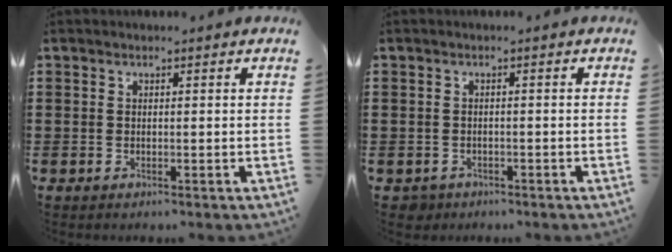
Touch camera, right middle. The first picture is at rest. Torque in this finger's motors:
{"motor_torque": [-0.04, 0.07, -0.02, 0.01]}